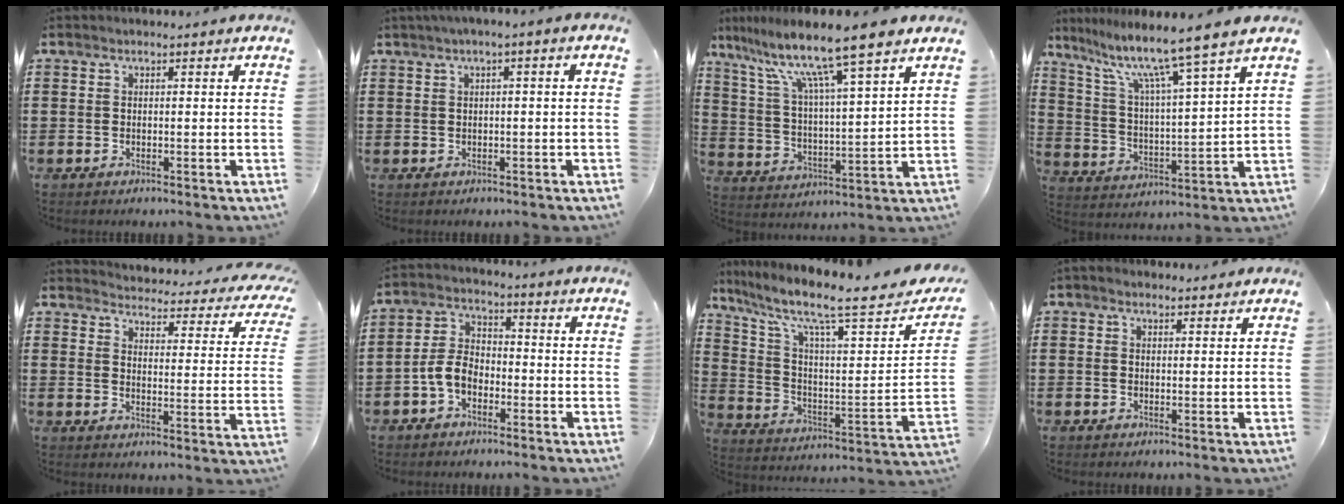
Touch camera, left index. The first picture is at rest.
{"total": 1.5, "force": [-0.4, 0.1, 1.4], "torque": [-0.022, -0.003, -0.009]}
{"total": 11.0, "force": [8.7, -0.1, 6.8], "torque": [-0.163, -0.048, 0.141]}
{"total": 9.6, "force": [7.8, -0.9, 5.5], "torque": [-0.138, -0.052, 0.123]}
{"total": 3.3, "force": [3.2, 0.0, 0.8], "torque": [-0.028, -0.036, 0.048]}
{"total": 5.0, "force": [-2.3, 3.1, 3.1], "torque": [-0.085, 0.005, -0.053]}
{"total": 10.1, "force": [7.7, 1.8, 6.3], "torque": [-0.140, -0.058, 0.120]}
{"total": 1.5, "force": [1.3, 0.6, 0.3], "torque": [-0.008, 0.006, 0.026]}